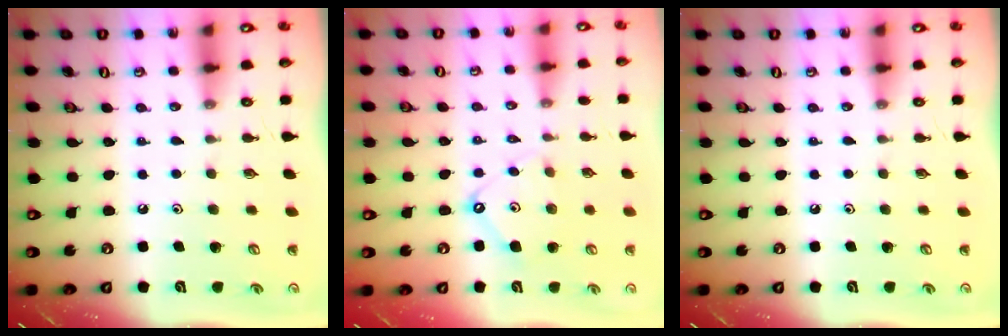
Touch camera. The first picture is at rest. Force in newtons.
{"total": 8.9, "press": 8.9, "slide": 0.8}
{"total": 0.0}